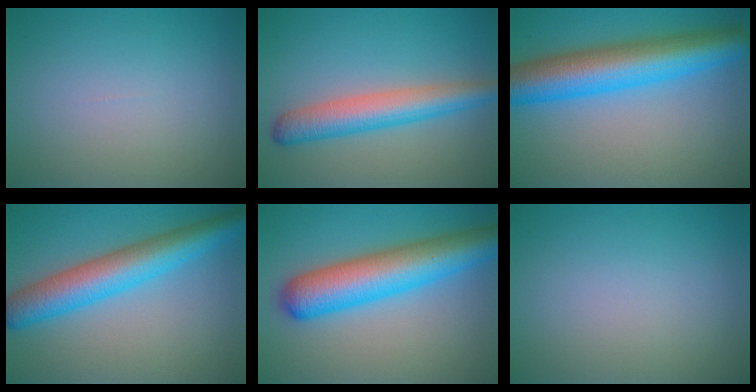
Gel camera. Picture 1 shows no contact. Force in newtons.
{"total": 5.2, "press": 5.2, "slide": 0.2}
{"total": 9.6, "press": 9.6, "slide": 0.2}
{"total": 7.3, "press": 7.3, "slide": 0.2}
{"total": 9.0, "press": 9.0, "slide": 0.3}
{"total": 0.0}